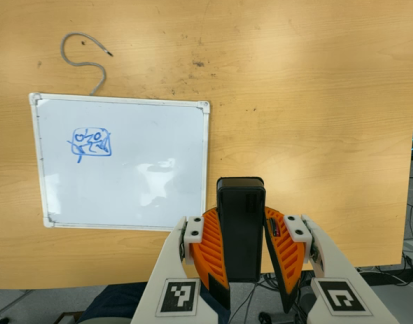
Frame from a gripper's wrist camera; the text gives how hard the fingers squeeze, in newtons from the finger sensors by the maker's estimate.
{"total": 9.8, "left": 8.1, "right": 11.6}